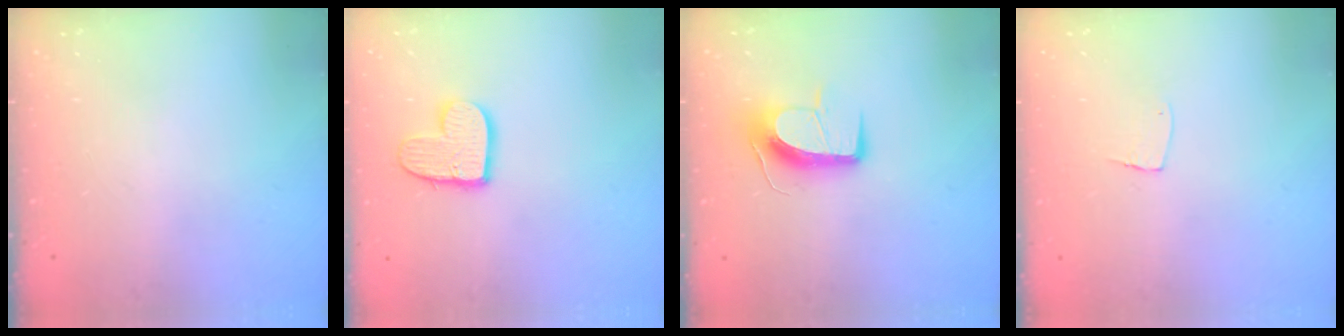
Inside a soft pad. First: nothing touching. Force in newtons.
{"total": 10.9, "press": 10.8, "slide": 0.7}
{"total": 12.7, "press": 12.7, "slide": 0.5}
{"total": 5.4, "press": 5.4, "slide": 0.3}